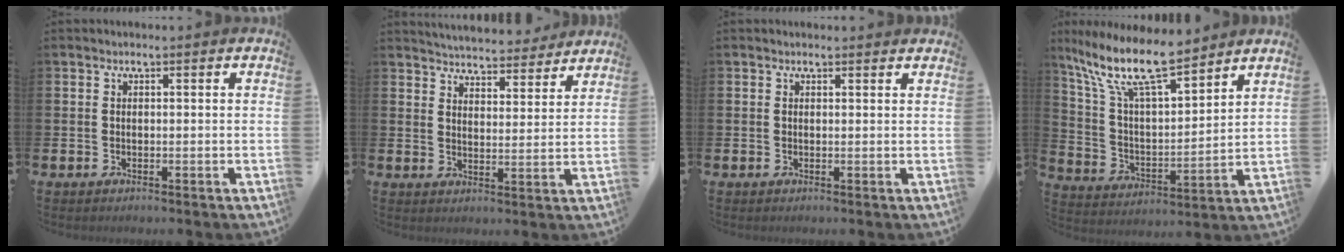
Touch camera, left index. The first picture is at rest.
{"total": 5.2, "force": [5.1, 0.7, 0.1], "torque": [-0.020, -0.039, 0.090]}
{"total": 0.7, "force": [0.6, 0.2, 0.1], "torque": [0.009, -0.003, 0.009]}
{"total": 12.3, "force": [10.2, 2.5, 6.3], "torque": [-0.165, -0.051, 0.181]}